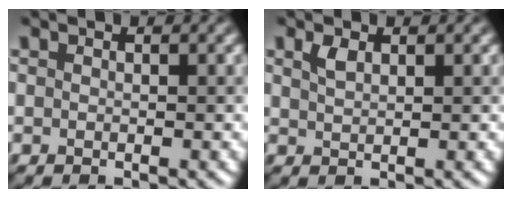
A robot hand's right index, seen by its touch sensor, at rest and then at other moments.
{"total": 1.3, "force": [0.9, 0.5, 0.9], "torque": [-0.022, 0.003, 0.019]}